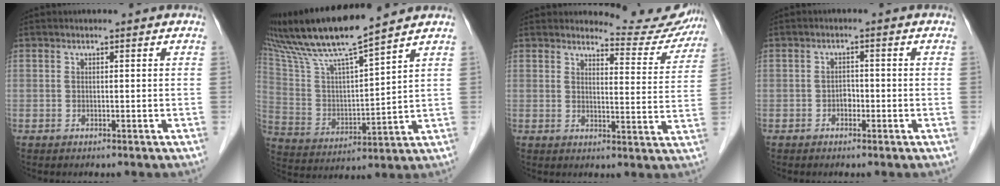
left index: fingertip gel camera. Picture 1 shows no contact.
{"total": 15.5, "force": [13.1, -0.5, 8.2], "torque": [-0.161, 0.009, 0.247]}
{"total": 9.6, "force": [9.5, 1.4, -0.1], "torque": [0.012, -0.037, 0.102]}
{"total": 1.4, "force": [-0.7, 0.9, 0.8], "torque": [-0.009, 0.005, -0.012]}